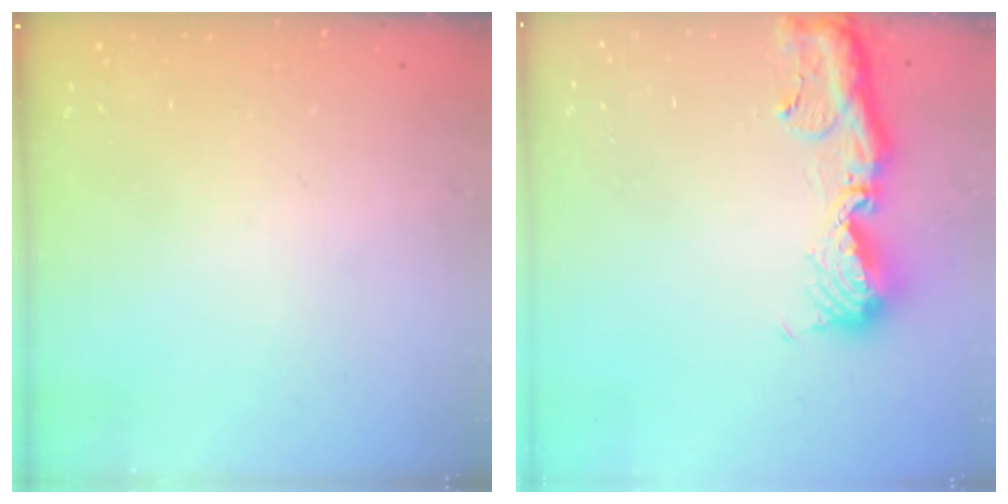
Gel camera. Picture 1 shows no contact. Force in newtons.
{"total": 14.1, "press": 14.0, "slide": 1.5}